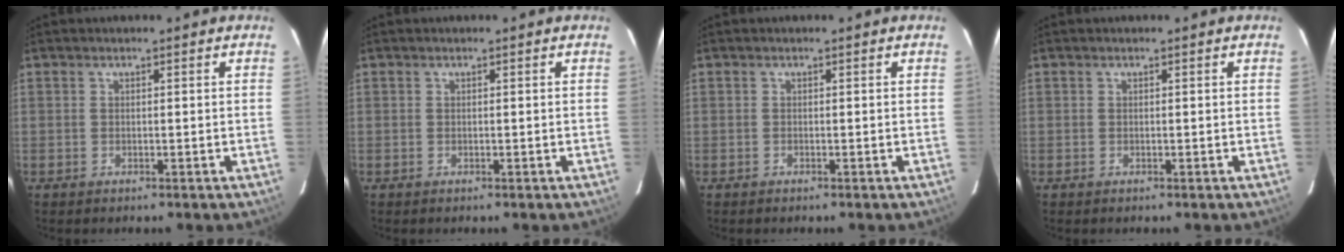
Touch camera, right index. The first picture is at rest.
{"total": 0.0}
{"total": 0.0}
{"total": 0.0}